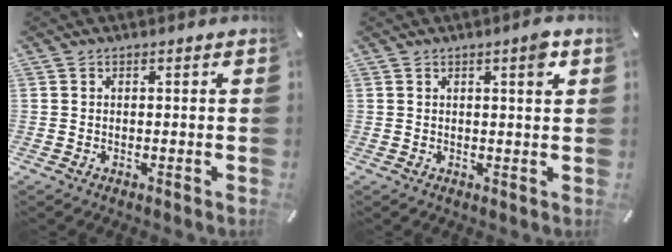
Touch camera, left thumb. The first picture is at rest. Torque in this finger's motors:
{"motor_torque": [0.37, 0.59, 0.20, -0.44, 0.06]}